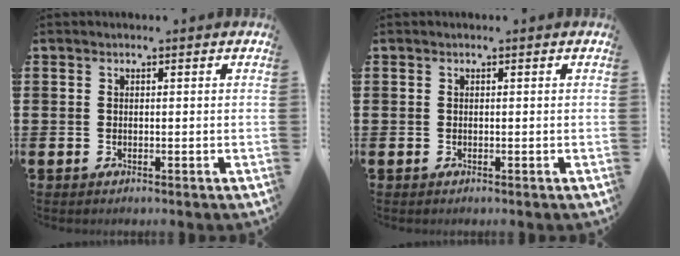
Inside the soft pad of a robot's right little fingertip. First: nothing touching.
{"total": 0.0}